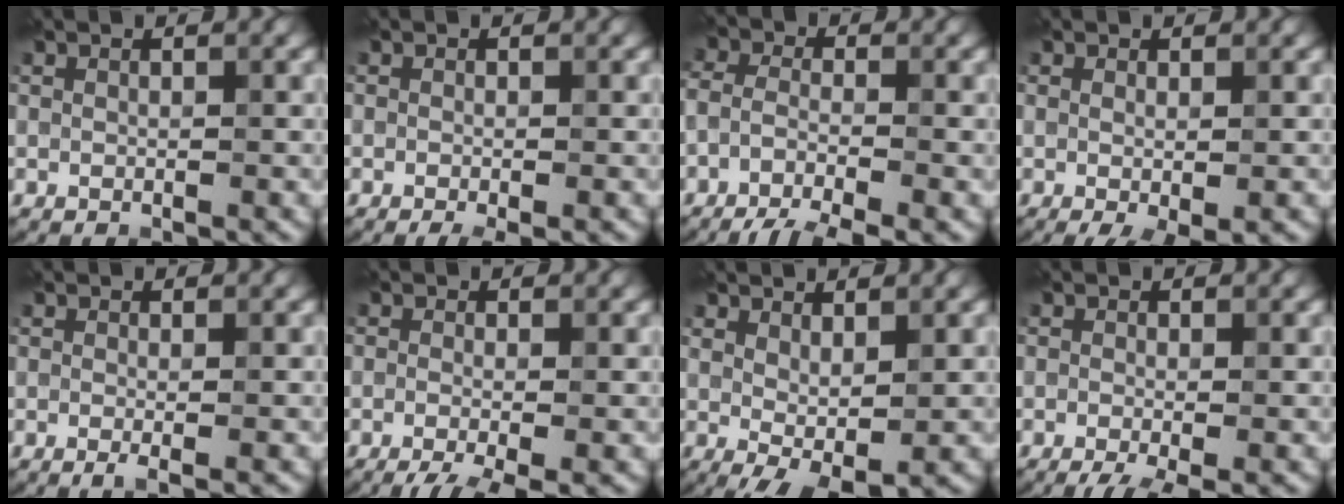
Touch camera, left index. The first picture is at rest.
{"total": 1.6, "force": [-0.8, 0.4, 1.3], "torque": [-0.020, -0.008, -0.012]}
{"total": 6.5, "force": [-4.4, 2.2, 4.3], "torque": [-0.081, -0.022, -0.080]}
{"total": 2.4, "force": [-0.6, 0.4, 2.3], "torque": [-0.039, -0.011, -0.006]}
{"total": 1.8, "force": [-0.3, 0.6, 1.7], "torque": [-0.019, -0.005, -0.009]}
{"total": 4.5, "force": [-2.3, 1.3, 3.6], "torque": [-0.055, -0.011, -0.041]}
{"total": 2.9, "force": [0.7, 0.9, 2.7], "torque": [-0.047, -0.011, 0.018]}
{"total": 3.6, "force": [-1.9, 1.0, 2.8], "torque": [-0.043, -0.010, -0.032]}